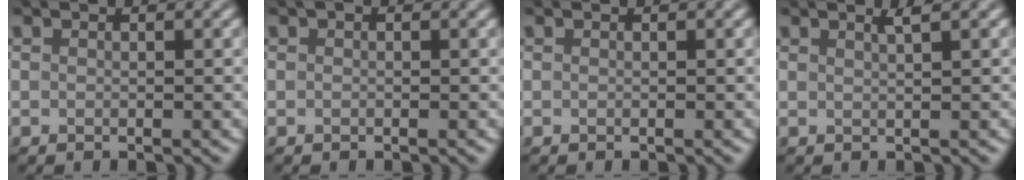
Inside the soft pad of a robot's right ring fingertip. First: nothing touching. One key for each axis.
{"total": 0.5, "fx": 0.2, "fy": 0.3, "fz": 0.4, "tx": -0.006, "ty": 0.001, "tz": 0.000}
{"total": 0.0}
{"total": 1.4, "fx": 0.8, "fy": 0.4, "fz": 1.0, "tx": -0.007, "ty": 0.002, "tz": 0.010}